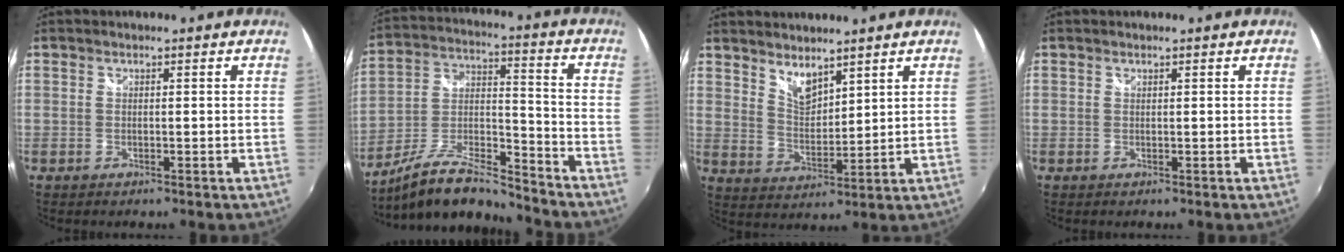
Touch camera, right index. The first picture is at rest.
{"total": 15.2, "force": [-12.9, 3.3, 7.4], "torque": [-0.156, -0.003, -0.236]}
{"total": 5.9, "force": [4.9, 2.1, 2.6], "torque": [-0.038, -0.004, 0.091]}
{"total": 0.0}